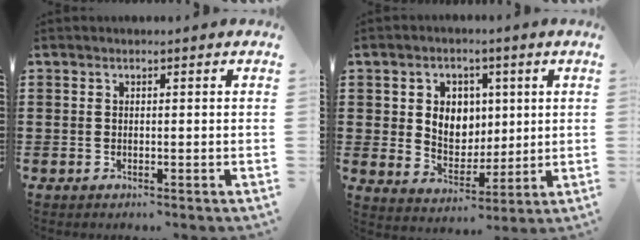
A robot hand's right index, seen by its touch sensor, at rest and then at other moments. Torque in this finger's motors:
{"motor_torque": [0.49, -0.02, 0.29, 0.07]}